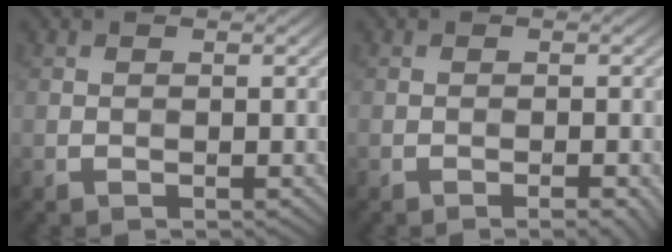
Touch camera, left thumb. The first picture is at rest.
{"total": 1.8, "force": [-1.0, 0.2, 1.4], "torque": [-0.019, 0.003, -0.015]}